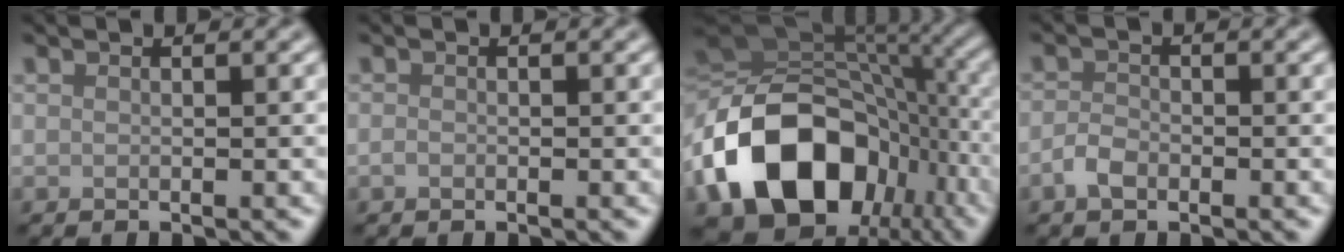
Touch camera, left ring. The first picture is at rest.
{"total": 0.7, "force": [-0.4, 0.5, 0.4], "torque": [-0.007, -0.003, -0.008]}
{"total": 17.8, "force": [-6.7, 12.7, 10.5], "torque": [-0.209, -0.010, -0.120]}
{"total": 1.9, "force": [-1.1, 1.1, 1.1], "torque": [-0.020, 0.002, -0.025]}